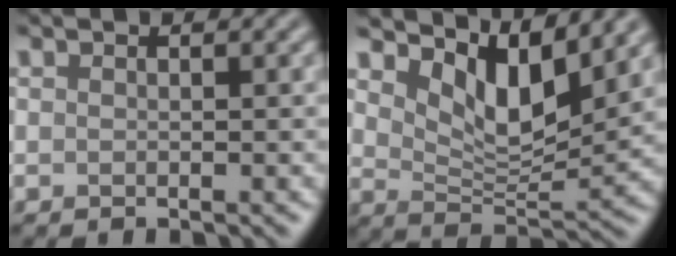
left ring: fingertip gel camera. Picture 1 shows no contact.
{"total": 6.3, "force": [3.7, 2.4, 4.4], "torque": [-0.084, -0.010, 0.060]}